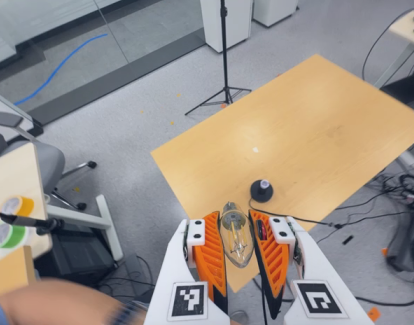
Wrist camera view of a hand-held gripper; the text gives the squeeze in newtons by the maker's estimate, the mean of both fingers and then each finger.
{"total": 21.3, "left": 22.8, "right": 19.7}